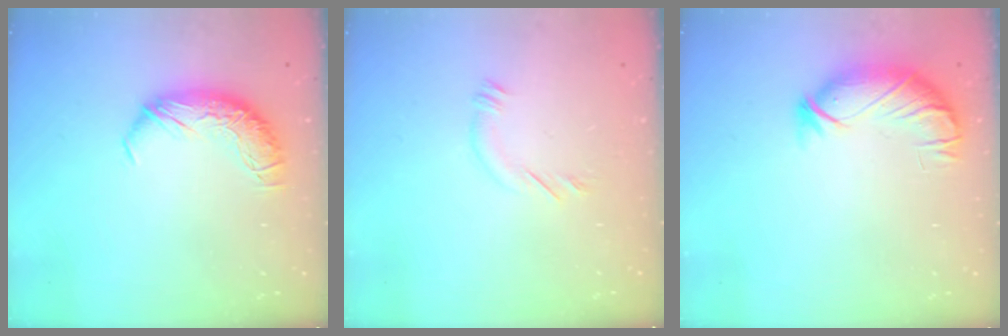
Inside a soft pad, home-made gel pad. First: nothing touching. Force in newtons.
{"total": 6.4, "press": 6.4, "slide": 0.7}
{"total": 3.9, "press": 3.3, "slide": 2.0}